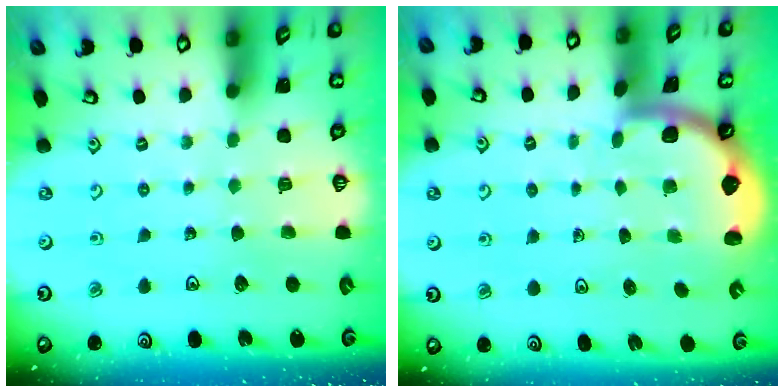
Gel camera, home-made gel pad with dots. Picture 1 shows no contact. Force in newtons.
{"total": 1.6, "press": 1.6, "slide": 0.1}